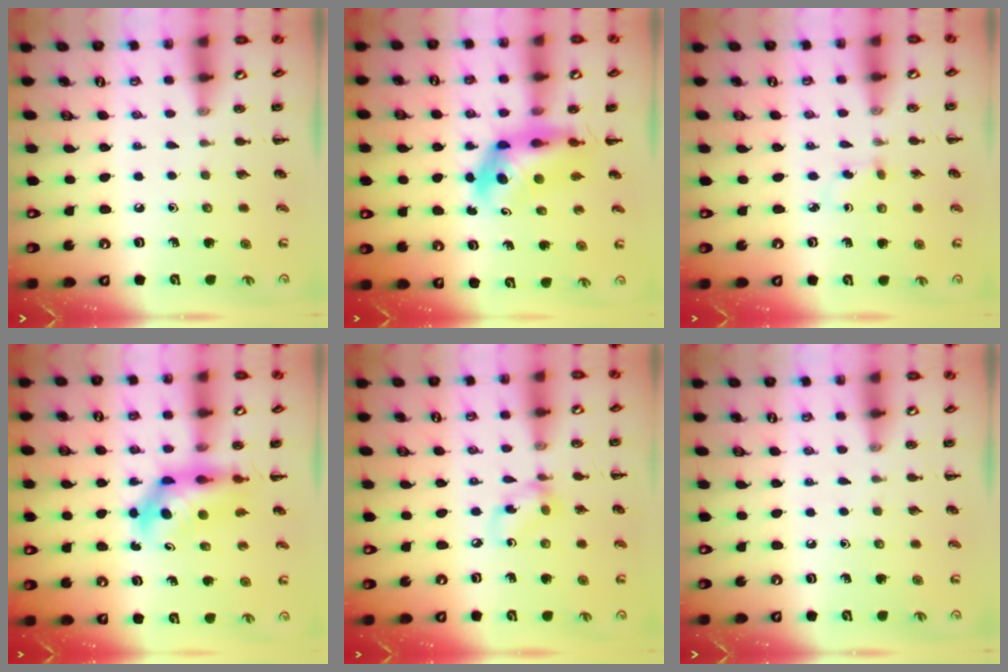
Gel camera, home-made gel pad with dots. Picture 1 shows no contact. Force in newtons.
{"total": 5.4, "press": 5.2, "slide": 1.4}
{"total": 2.4, "press": 2.2, "slide": 0.9}
{"total": 5.4, "press": 5.3, "slide": 0.9}
{"total": 6.4, "press": 6.4, "slide": 1.0}
{"total": 0.0}